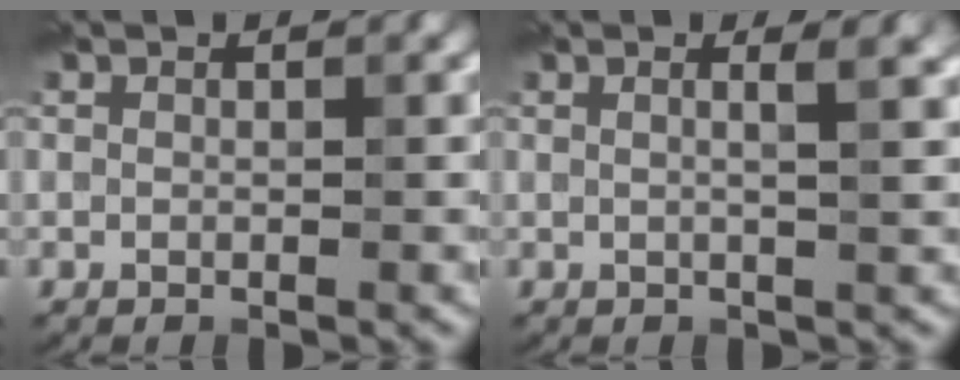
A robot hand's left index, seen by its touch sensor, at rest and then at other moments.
{"total": 3.0, "force": [0.8, 1.1, 2.7], "torque": [-0.029, 0.013, -0.013]}